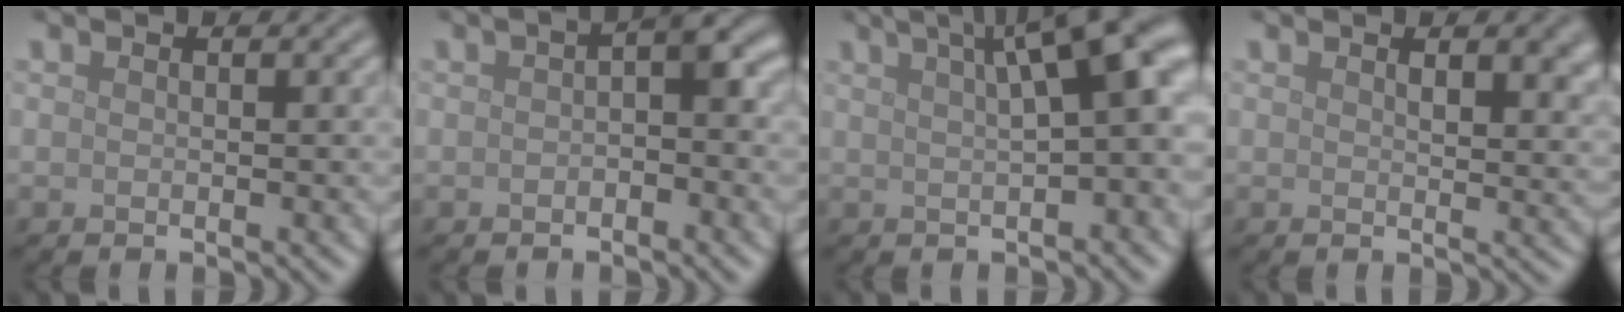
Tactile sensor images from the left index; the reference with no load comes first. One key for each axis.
{"total": 2.7, "fx": -0.2, "fy": 1.2, "fz": 2.4, "tx": -0.034, "ty": 0.010, "tz": -0.008}
{"total": 10.4, "fx": 3.6, "fy": 3.3, "fz": 9.1, "tx": -0.080, "ty": 0.029, "tz": 0.042}
{"total": 3.9, "fx": 1.7, "fy": 1.6, "fz": 3.2, "tx": -0.039, "ty": -0.003, "tz": 0.029}